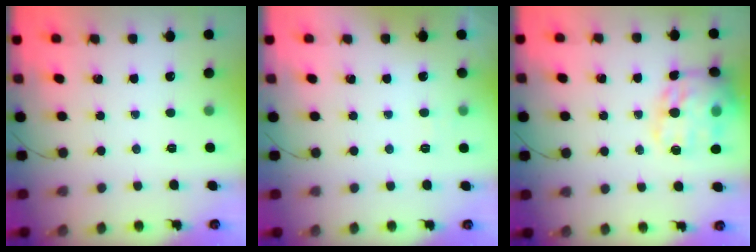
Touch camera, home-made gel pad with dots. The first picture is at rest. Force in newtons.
{"total": 2.6, "press": 2.1, "slide": 1.5}
{"total": 21.1, "press": 20.9, "slide": 2.9}